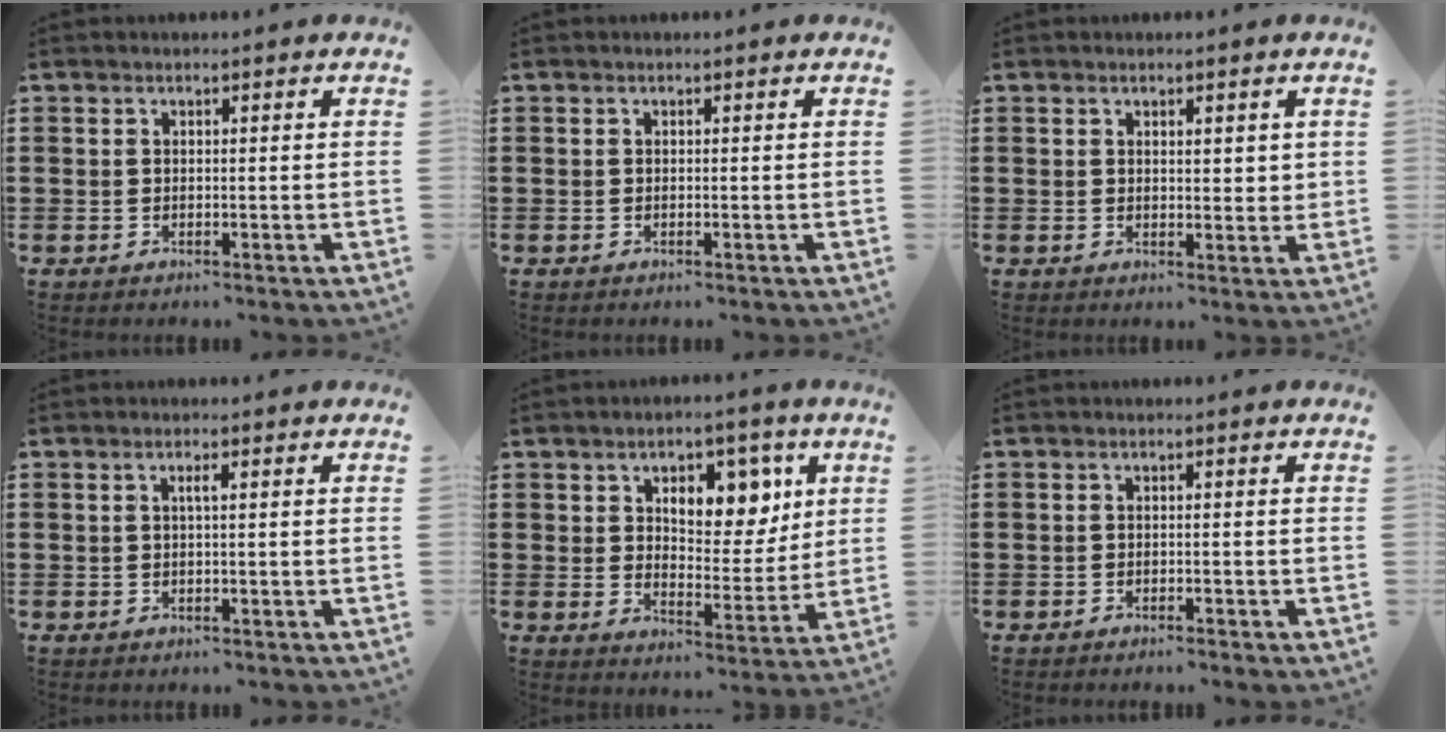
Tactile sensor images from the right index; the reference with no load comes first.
{"total": 0.0}
{"total": 1.7, "force": [1.1, 1.1, 0.8], "torque": [-0.002, 0.000, 0.016]}
{"total": 1.0, "force": [0.2, 0.0, 0.9], "torque": [-0.017, 0.001, 0.002]}
{"total": 7.9, "force": [4.0, 4.8, 4.8], "torque": [-0.076, -0.007, 0.062]}
{"total": 0.9, "force": [-0.8, 0.0, 0.2], "torque": [-0.006, 0.000, -0.017]}